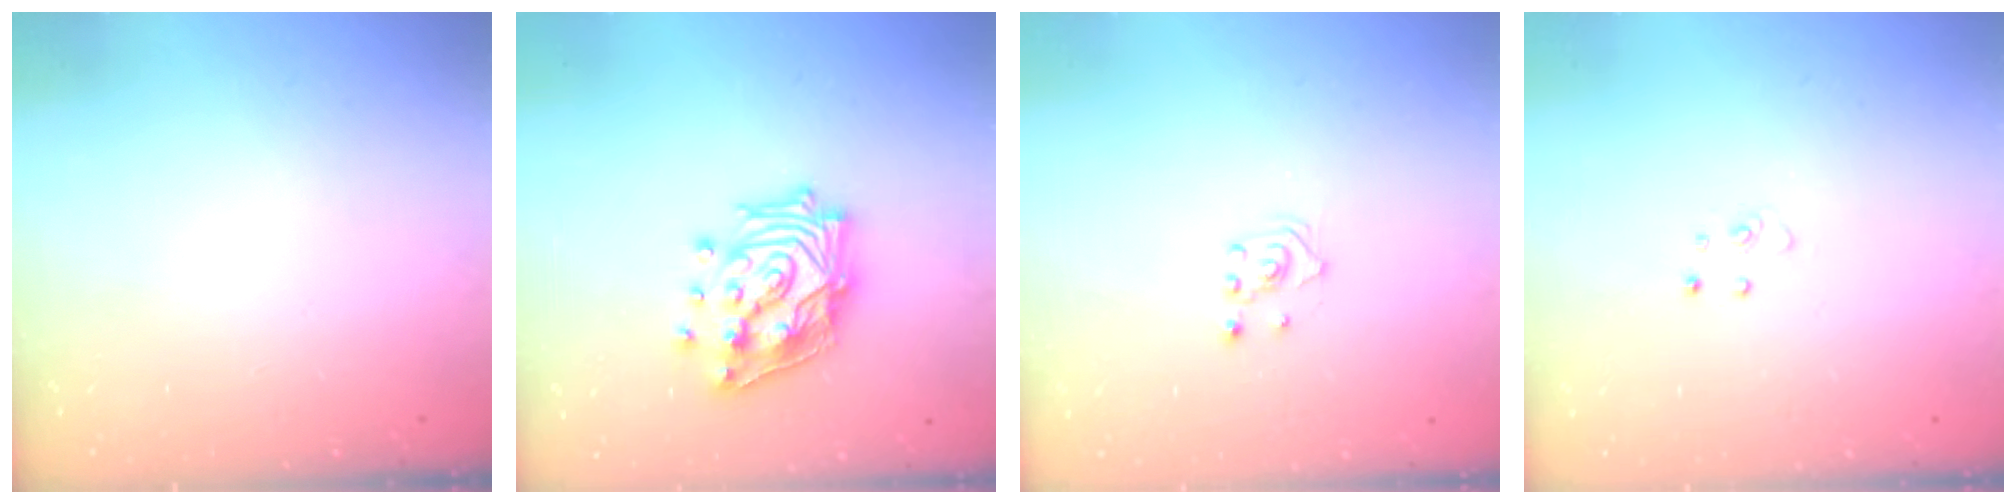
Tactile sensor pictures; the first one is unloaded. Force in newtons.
{"total": 18.9, "press": 18.7, "slide": 2.6}
{"total": 2.4, "press": 2.2, "slide": 0.8}
{"total": 3.4, "press": 3.4, "slide": 0.3}